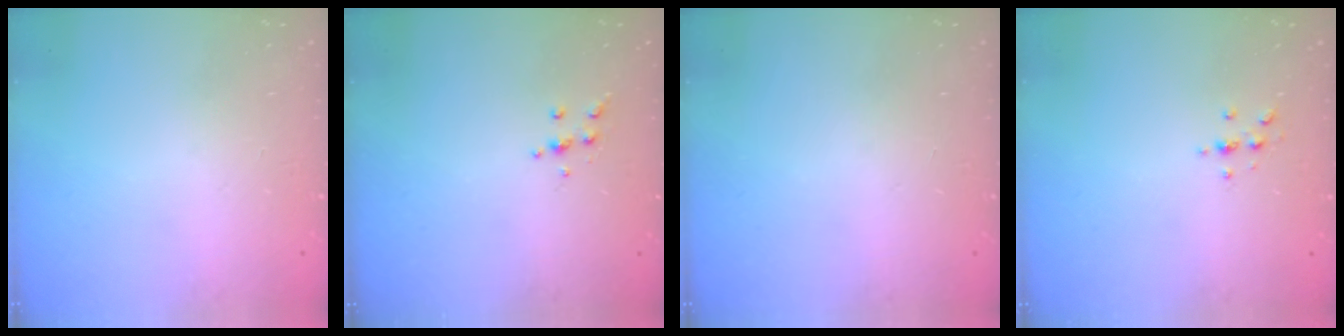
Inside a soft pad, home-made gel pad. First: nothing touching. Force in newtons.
{"total": 4.1, "press": 4.0, "slide": 1.0}
{"total": 0.0}
{"total": 2.4, "press": 2.4, "slide": 0.3}